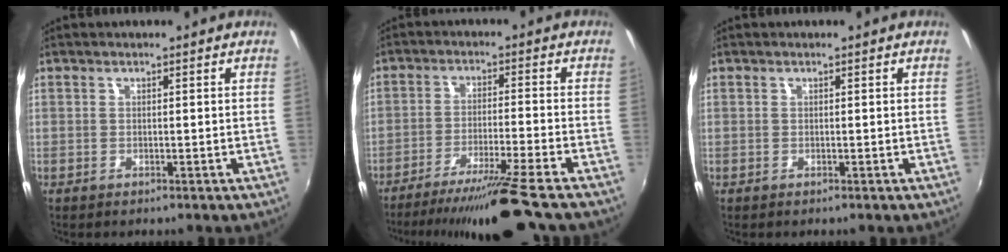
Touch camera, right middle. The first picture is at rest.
{"total": 12.9, "force": [-11.0, -2.4, 6.2], "torque": [-0.126, -0.016, -0.183]}
{"total": 0.0}